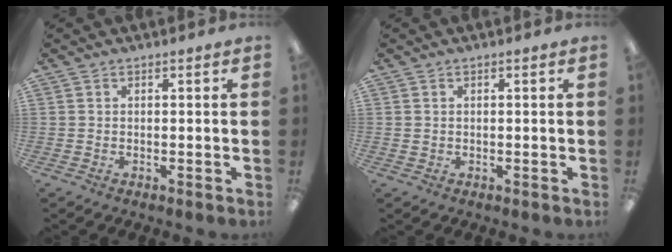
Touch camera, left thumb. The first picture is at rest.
{"total": 0.6, "force": [0.2, 0.5, 0.1], "torque": [-0.004, 0.005, 0.003]}